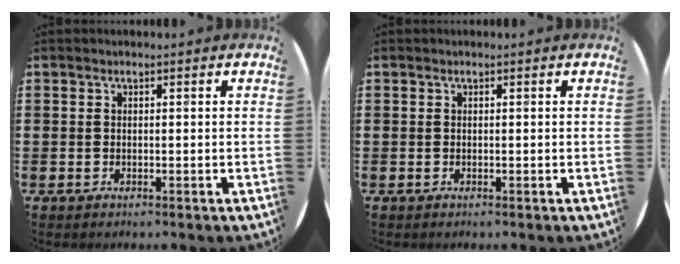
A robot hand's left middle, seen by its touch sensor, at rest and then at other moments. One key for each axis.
{"total": 0.0}